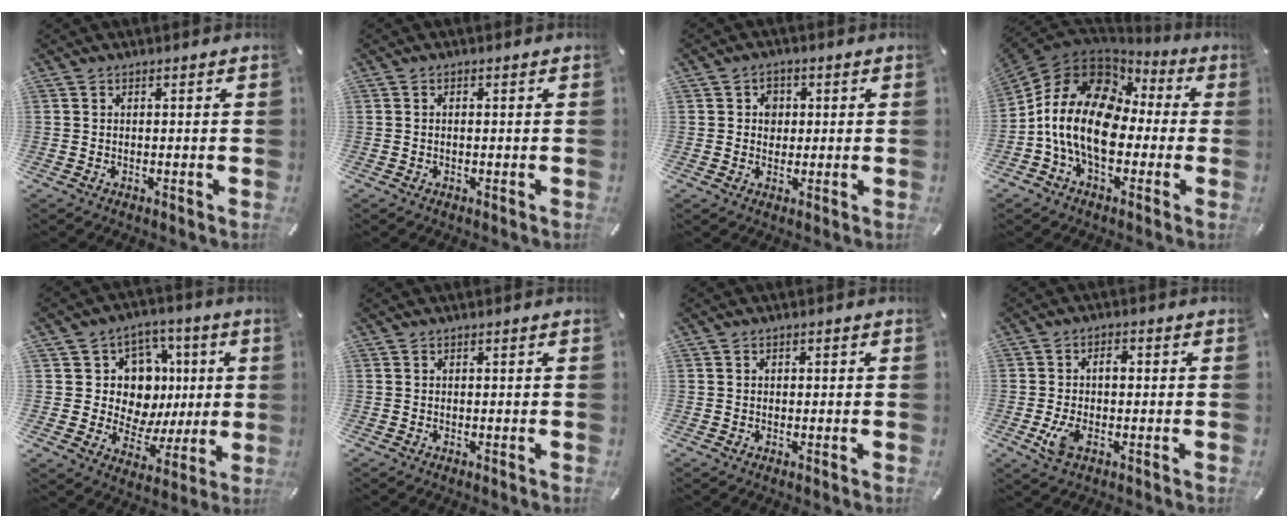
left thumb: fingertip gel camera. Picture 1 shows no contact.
{"total": 0.6, "force": [-0.1, 0.3, 0.5], "torque": [-0.012, -0.001, -0.002]}
{"total": 3.7, "force": [0.3, 3.5, 1.3], "torque": [-0.009, -0.001, -0.002]}
{"total": 17.8, "force": [-2.8, 12.5, 12.4], "torque": [-0.271, 0.020, -0.050]}
{"total": 13.3, "force": [1.5, 12.5, 4.4], "torque": [-0.056, -0.021, 0.044]}
{"total": 0.0}
{"total": 0.7, "force": [0.0, 0.6, 0.3], "torque": [-0.007, 0.005, -0.002]}
{"total": 6.0, "force": [-0.7, 3.2, 5.0], "torque": [-0.106, -0.002, -0.019]}